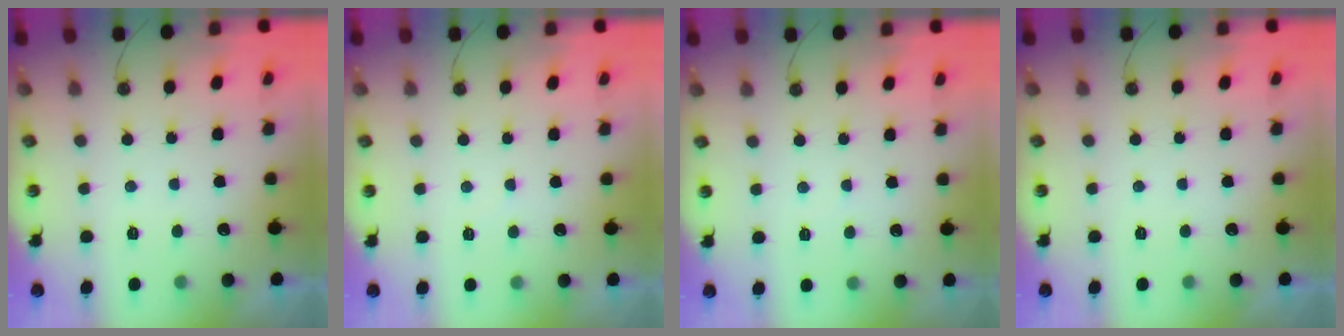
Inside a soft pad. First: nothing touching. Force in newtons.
{"total": 5.0, "press": 5.0, "slide": 0.5}
{"total": 2.0, "press": 2.0, "slide": 0.4}
{"total": 0.0}